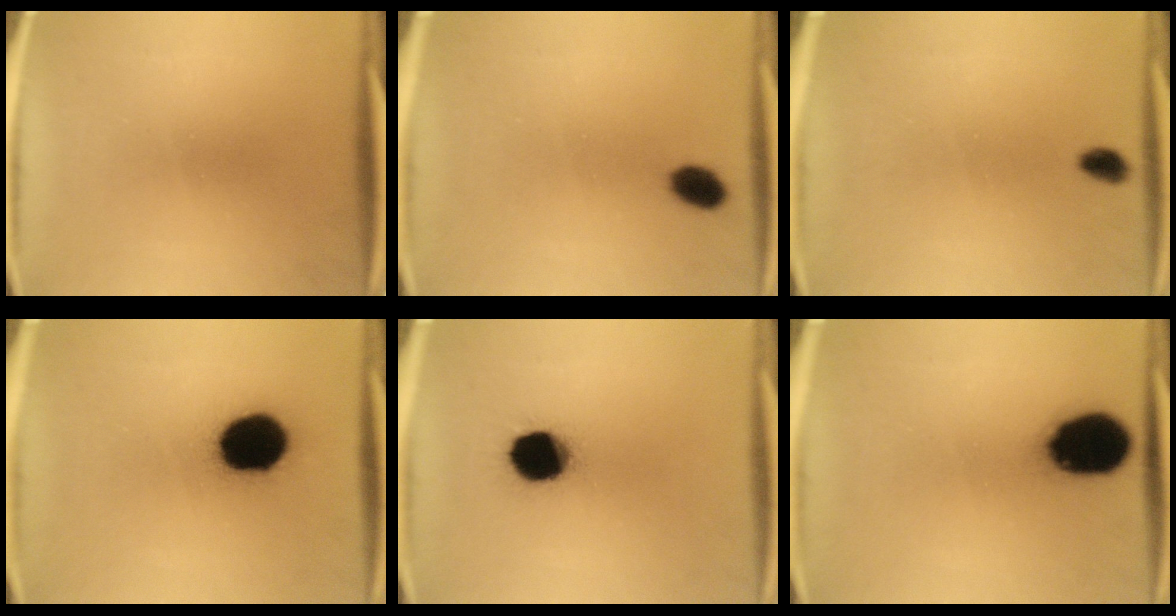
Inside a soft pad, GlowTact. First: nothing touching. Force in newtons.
{"total": 4.4}
{"total": 2.1}
{"total": 17.5}
{"total": 12.7}
{"total": 17.0}